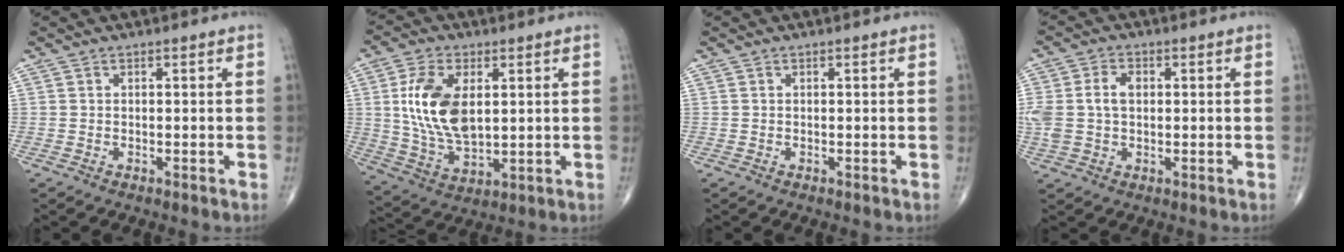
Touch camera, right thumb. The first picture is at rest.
{"total": 14.0, "force": [2.5, 7.7, 11.4], "torque": [-0.213, -0.012, 0.055]}
{"total": 0.0}
{"total": 7.7, "force": [0.7, 5.2, 5.7], "torque": [-0.136, 0.020, 0.018]}